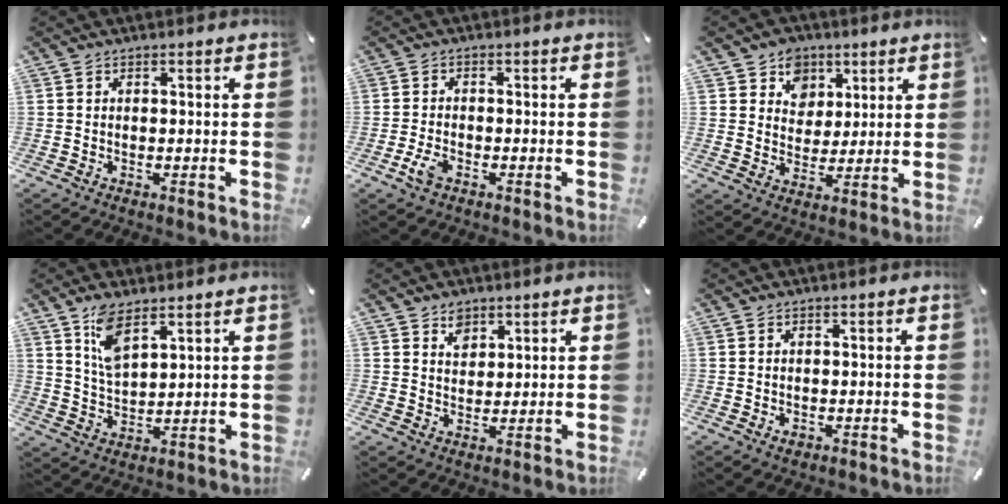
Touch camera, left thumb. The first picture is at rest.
{"total": 3.8, "force": [-1.8, 2.2, 2.5], "torque": [-0.061, 0.001, -0.035]}
{"total": 7.6, "force": [3.1, 6.9, 0.8], "torque": [-0.016, -0.018, 0.056]}
{"total": 7.8, "force": [5.3, 3.1, 4.9], "torque": [-0.116, -0.016, 0.094]}
{"total": 4.1, "force": [2.4, 3.2, 0.5], "torque": [0.006, -0.009, 0.043]}
{"total": 1.4, "force": [-0.5, 1.2, 0.7], "torque": [-0.012, 0.003, -0.009]}